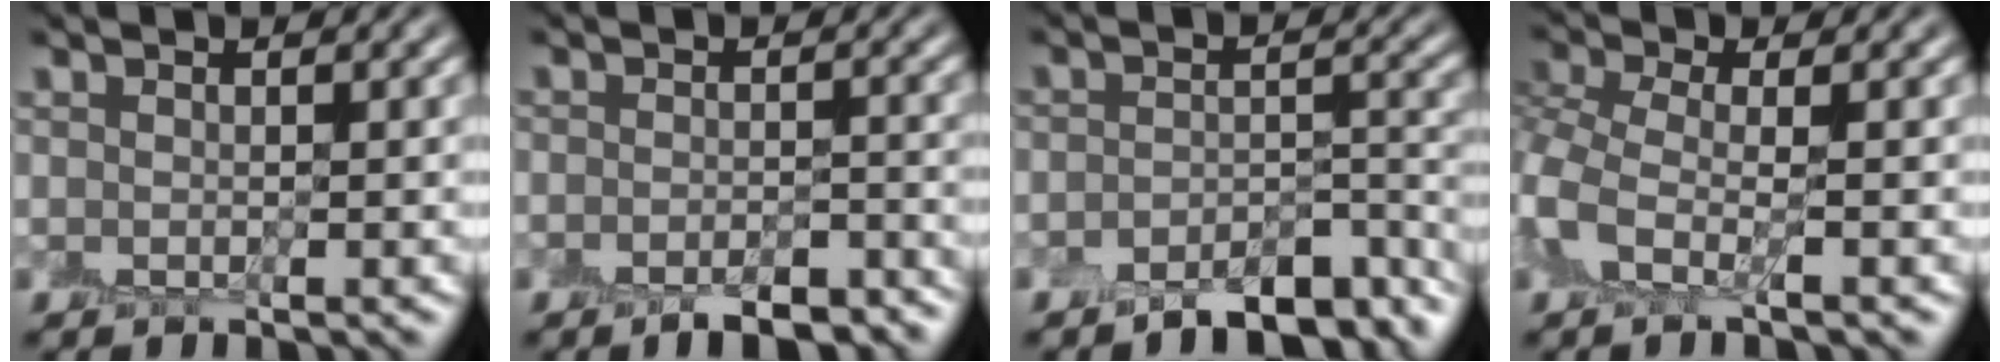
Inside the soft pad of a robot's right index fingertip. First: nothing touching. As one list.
[{"total": 3.8, "force": [-3.2, 1.0, 1.8], "torque": [-0.026, -0.004, -0.046]}, {"total": 6.5, "force": [-5.4, 2.1, 2.8], "torque": [-0.039, -0.003, -0.084]}, {"total": 2.5, "force": [-1.0, 1.1, 2.1], "torque": [-0.057, 0.003, -0.032]}]